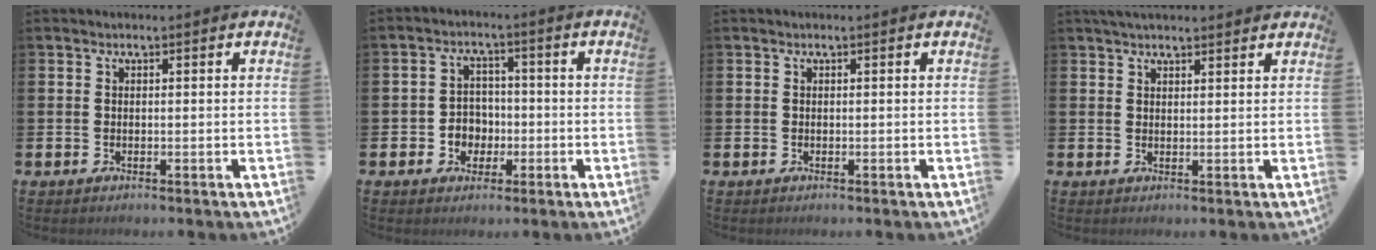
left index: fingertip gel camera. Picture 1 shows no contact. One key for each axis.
{"total": 3.7, "fx": -0.9, "fy": 3.4, "fz": 1.0, "tx": -0.023, "ty": 0.000, "tz": -0.025}
{"total": 0.0}
{"total": 2.7, "fx": 2.5, "fy": 0.6, "fz": 0.8, "tx": -0.020, "ty": -0.003, "tz": 0.045}